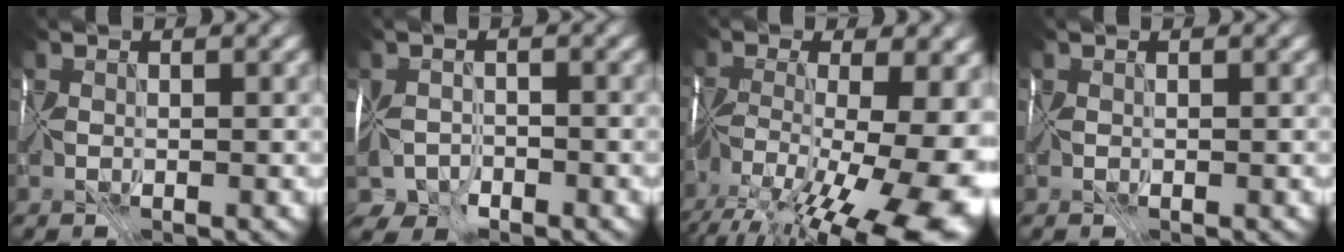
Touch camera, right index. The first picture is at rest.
{"total": 3.2, "force": [-1.9, 2.2, 1.1], "torque": [-0.010, -0.004, -0.043]}
{"total": 17.9, "force": [-9.4, 7.3, 13.4], "torque": [-0.206, -0.010, -0.122]}
{"total": 0.0}